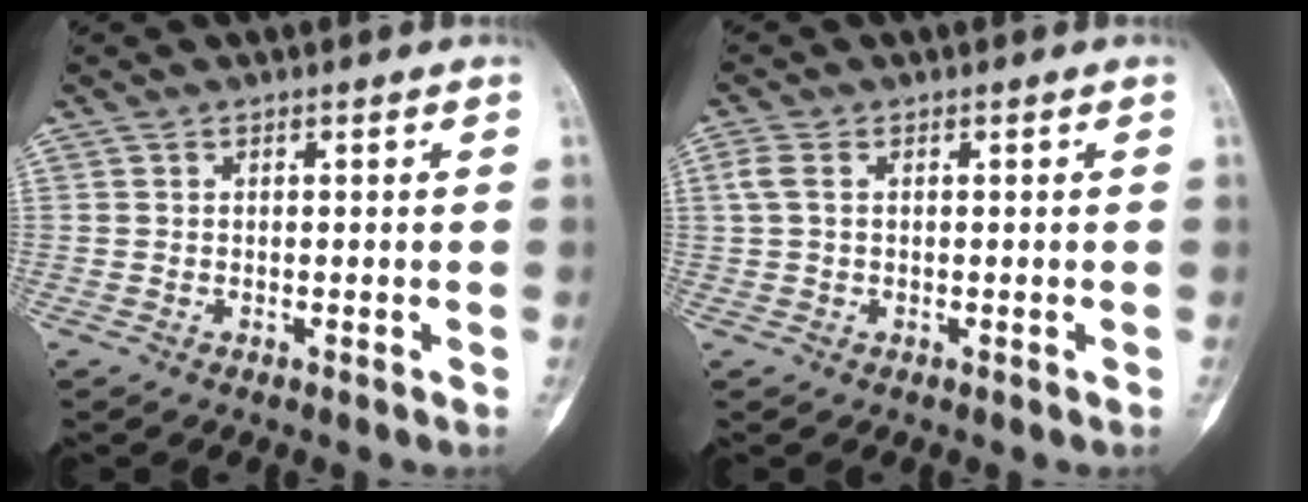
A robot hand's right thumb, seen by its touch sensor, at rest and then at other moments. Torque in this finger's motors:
{"motor_torque": [0.32, -0.46, 0.30, -0.12, -0.03]}